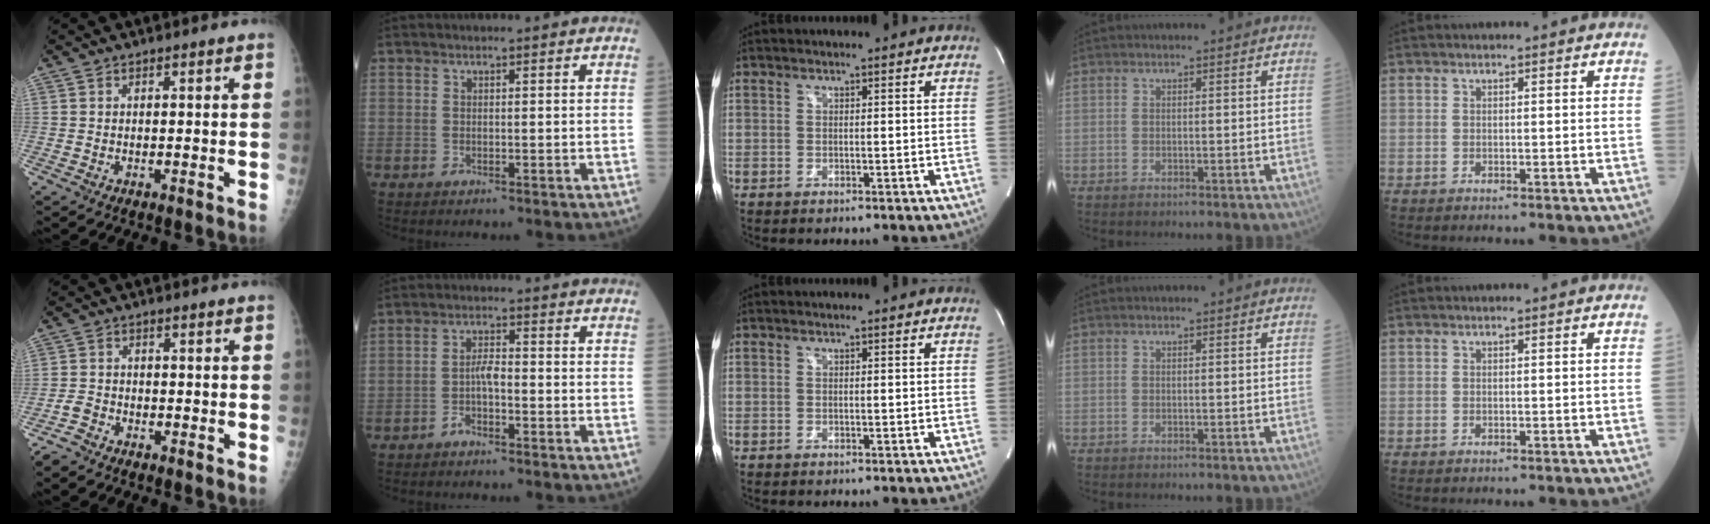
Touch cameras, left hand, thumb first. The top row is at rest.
{"thumb": {"total": 2.5, "force": [-2.4, 0.8, 0.3], "torque": [-0.012, 0.003, -0.053]}, "index": {"total": 2.8, "force": [-1.3, 0.9, 2.3], "torque": [-0.046, 0.007, -0.026]}}